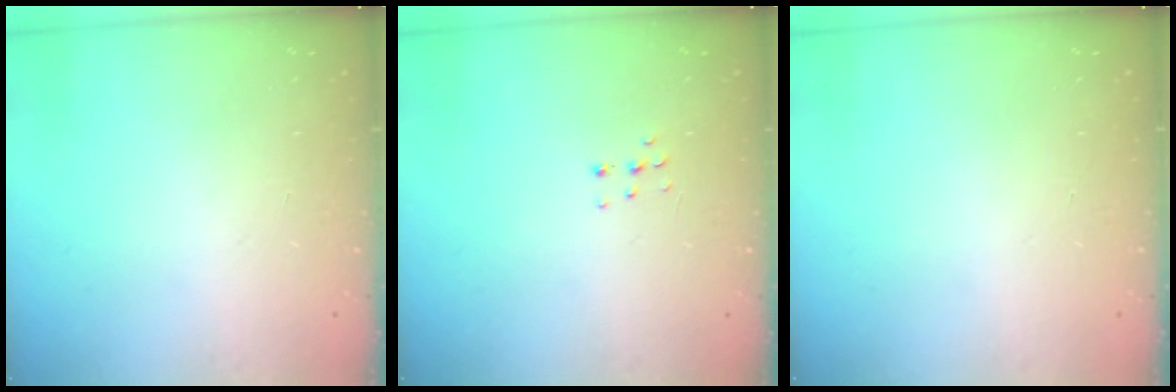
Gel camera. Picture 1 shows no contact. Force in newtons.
{"total": 3.8, "press": 3.7, "slide": 0.9}
{"total": 0.0}